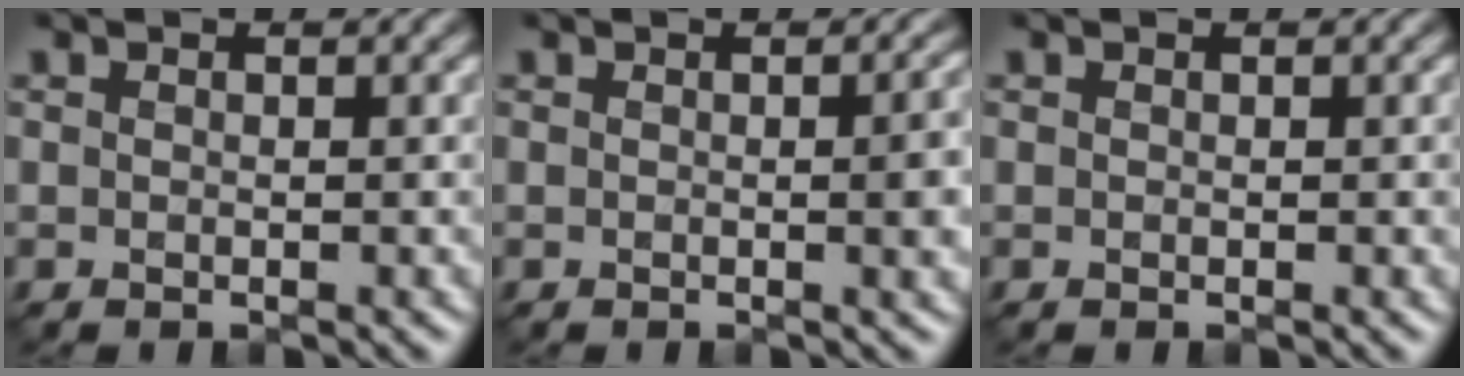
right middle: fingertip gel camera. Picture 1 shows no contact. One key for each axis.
{"total": 3.2, "fx": -0.1, "fy": 1.1, "fz": 3.0, "tx": -0.035, "ty": 0.000, "tz": 0.001}
{"total": 0.0}